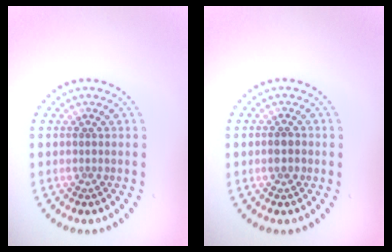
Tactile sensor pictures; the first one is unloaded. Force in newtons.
{"total": 1.5, "press": 1.4, "slide": 0.4}